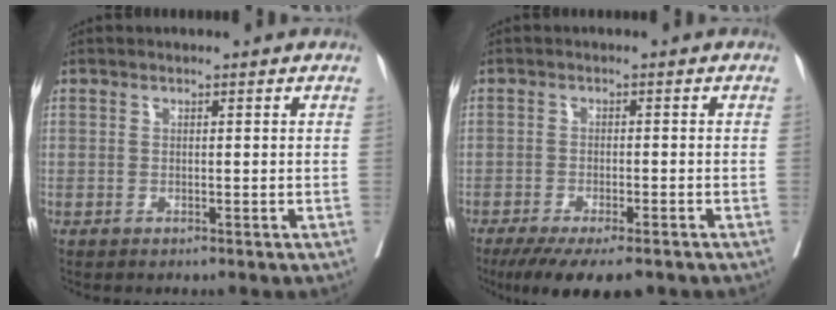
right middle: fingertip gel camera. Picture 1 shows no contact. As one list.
[{"total": 11.3, "force": [-8.7, 2.3, 6.8], "torque": [-0.096, -0.018, -0.129]}]